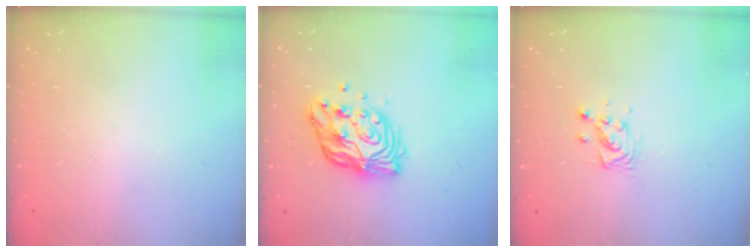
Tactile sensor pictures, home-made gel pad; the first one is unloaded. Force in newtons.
{"total": 12.0, "press": 11.9, "slide": 1.2}
{"total": 4.6, "press": 4.6, "slide": 0.2}